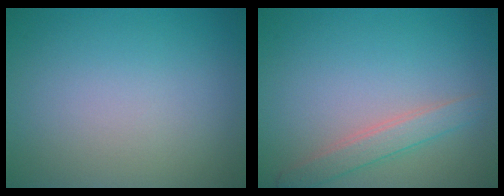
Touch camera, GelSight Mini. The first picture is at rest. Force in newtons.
{"total": 2.4, "press": 2.4, "slide": 0.1}